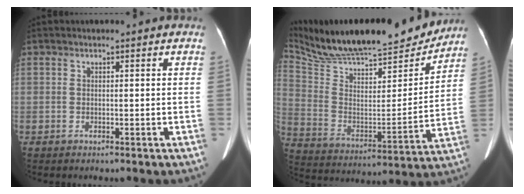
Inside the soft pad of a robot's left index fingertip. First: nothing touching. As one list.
[{"total": 26.7, "force": [23.9, 5.3, 10.7], "torque": [-0.199, -0.021, 0.365]}]